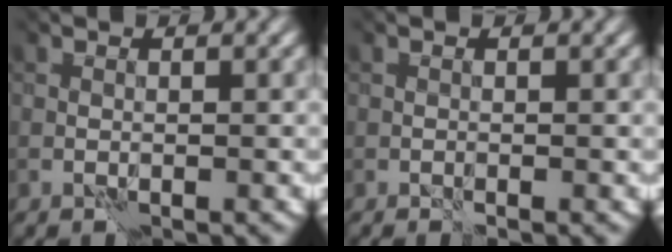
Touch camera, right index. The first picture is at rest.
{"total": 0.0}